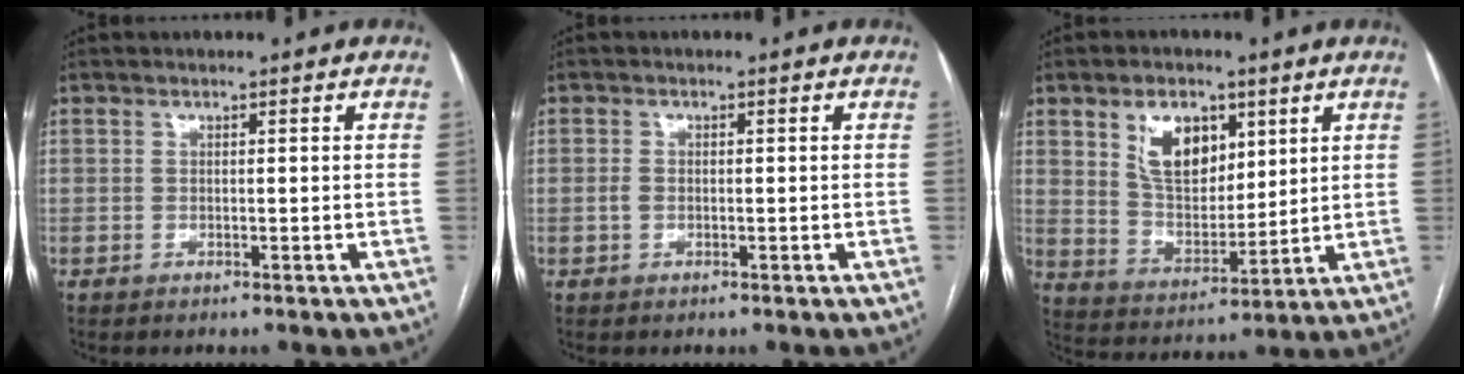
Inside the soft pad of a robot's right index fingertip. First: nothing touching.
{"total": 1.3, "force": [-0.2, 0.9, 0.9], "torque": [-0.020, 0.003, -0.002]}
{"total": 10.2, "force": [4.8, 5.8, 6.9], "torque": [-0.130, 0.011, 0.096]}